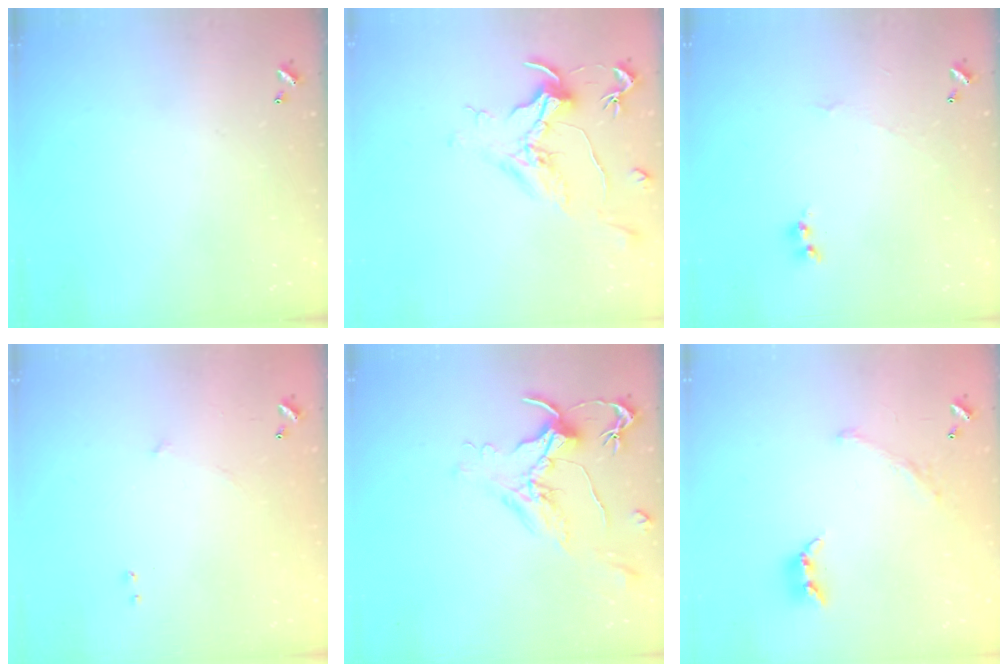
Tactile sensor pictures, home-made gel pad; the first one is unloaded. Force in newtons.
{"total": 1.5, "press": 1.3, "slide": 0.8}
{"total": 1.6, "press": 1.5, "slide": 0.4}
{"total": 7.0, "press": 7.0, "slide": 0.6}
{"total": 1.6, "press": 1.4, "slide": 0.7}
{"total": 1.6, "press": 1.1, "slide": 1.1}